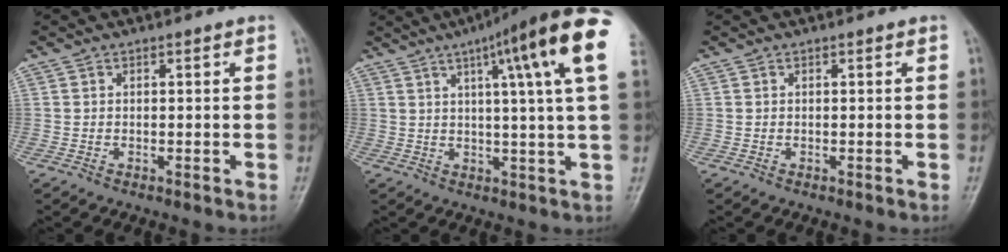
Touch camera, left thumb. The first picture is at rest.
{"total": 18.4, "force": [8.1, 1.6, 16.4], "torque": [-0.228, -0.007, 0.097]}
{"total": 0.0}